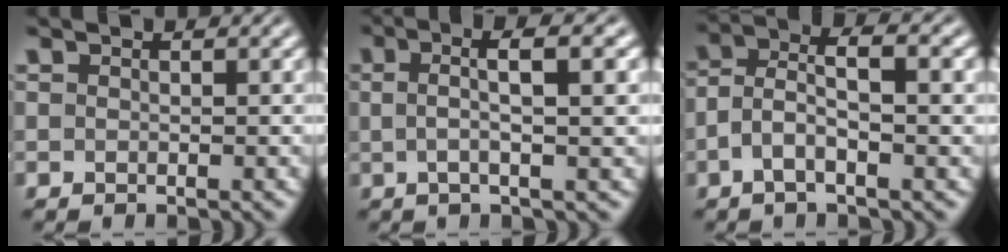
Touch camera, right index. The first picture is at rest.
{"total": 4.1, "force": [1.1, 0.1, 3.9], "torque": [-0.055, 0.013, 0.013]}
{"total": 3.6, "force": [-0.1, 1.5, 3.3], "torque": [-0.066, -0.013, 0.001]}